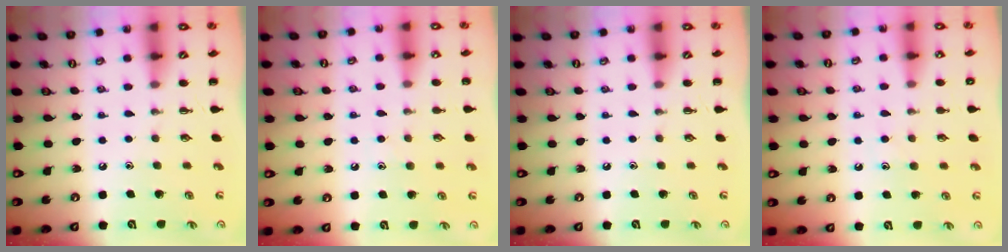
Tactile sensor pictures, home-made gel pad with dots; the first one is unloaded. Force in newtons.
{"total": 6.9, "press": 6.8, "slide": 1.2}
{"total": 0.0}
{"total": 7.0, "press": 6.9, "slide": 1.0}